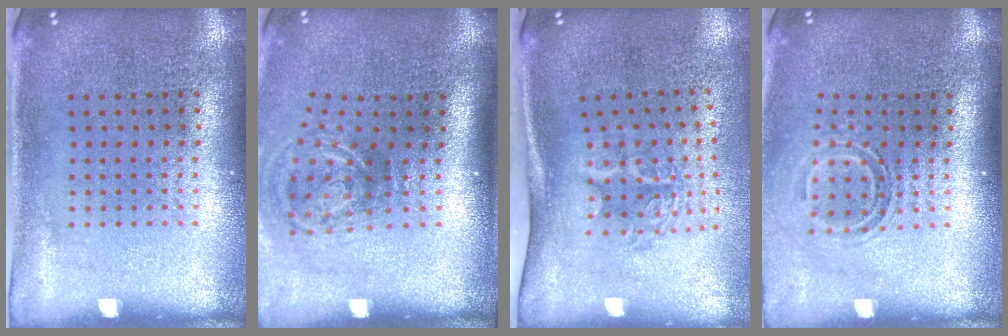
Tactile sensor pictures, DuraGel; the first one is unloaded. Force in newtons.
{"total": 2.1, "press": 1.2, "slide": 1.7}
{"total": 1.9, "press": 1.3, "slide": 1.5}
{"total": 1.6, "press": 1.1, "slide": 1.2}